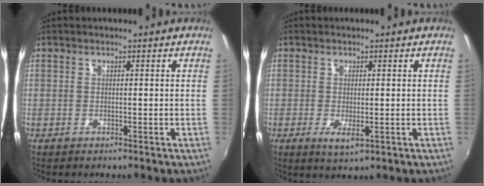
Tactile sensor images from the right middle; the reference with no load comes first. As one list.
[{"total": 3.2, "force": [-0.8, 0.9, 3.0], "torque": [-0.054, -0.013, -0.009]}]